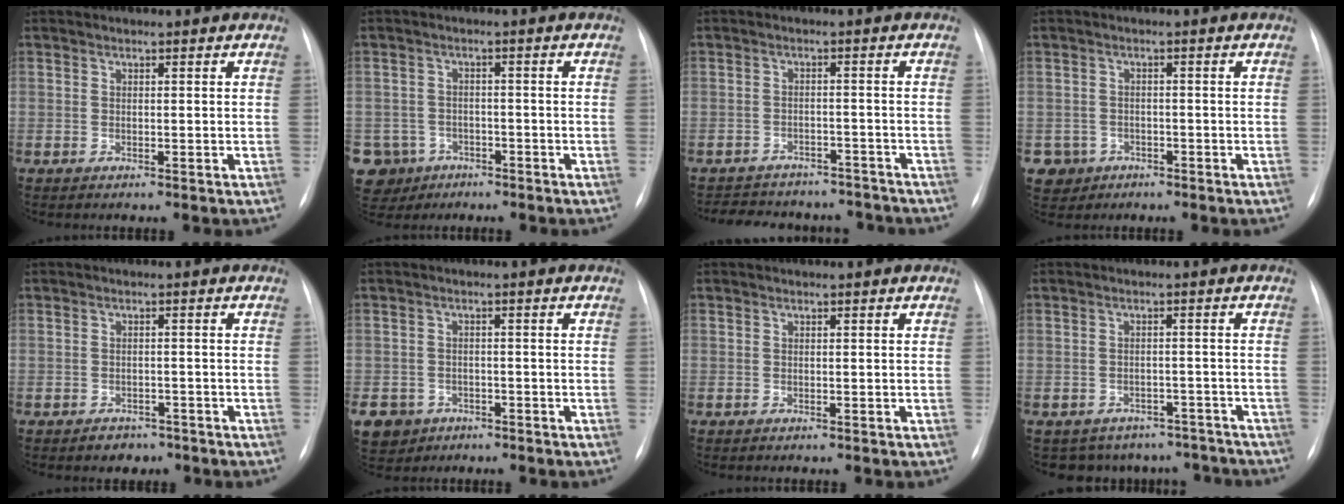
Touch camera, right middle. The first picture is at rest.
{"total": 8.7, "force": [-4.6, 7.3, 1.1], "torque": [-0.043, 0.010, -0.070]}
{"total": 13.9, "force": [-12.5, 5.3, 3.2], "torque": [-0.063, 0.016, -0.153]}
{"total": 4.2, "force": [-2.1, 3.6, -0.2], "torque": [0.001, 0.008, -0.033]}
{"total": 2.5, "force": [-1.8, 1.7, 0.4], "torque": [-0.008, 0.006, -0.019]}
{"total": 7.4, "force": [-3.9, 6.1, 1.4], "torque": [-0.043, 0.001, -0.059]}
{"total": 0.0}
{"total": 10.0, "force": [-8.6, 5.0, 0.5], "torque": [0.005, 0.023, -0.092]}